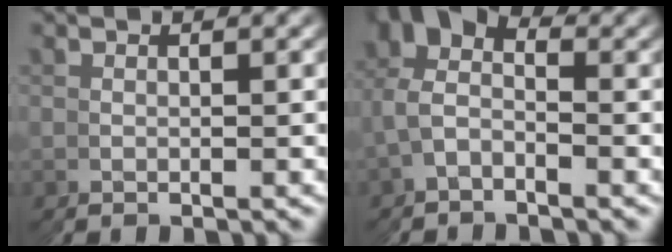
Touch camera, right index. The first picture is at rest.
{"total": 9.2, "force": [2.6, 7.9, 3.8], "torque": [-0.063, 0.024, 0.012]}